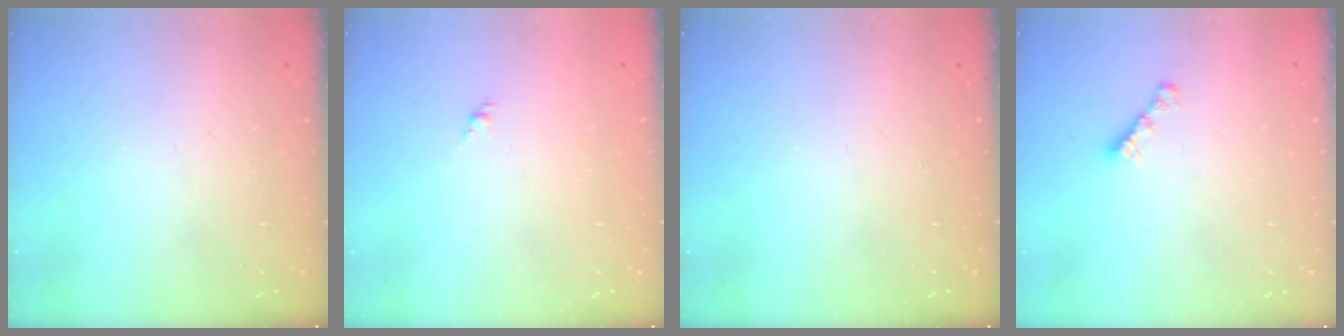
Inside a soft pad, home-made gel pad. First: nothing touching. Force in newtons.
{"total": 1.6, "press": 1.5, "slide": 0.6}
{"total": 0.0}
{"total": 3.0, "press": 3.0, "slide": 0.1}